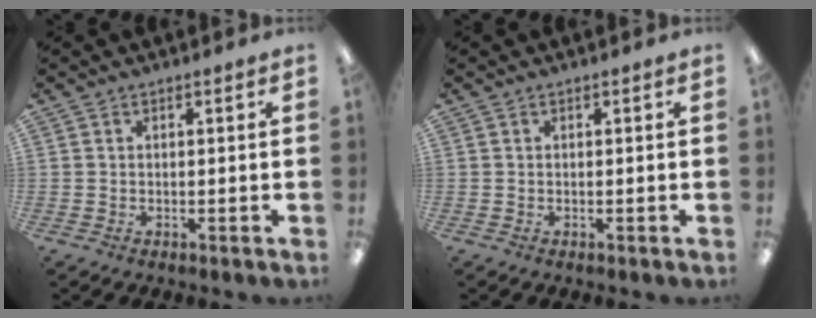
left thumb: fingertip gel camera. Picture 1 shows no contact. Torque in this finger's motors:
{"motor_torque": [0.00, 0.00, 0.02, -0.02, 0.00]}